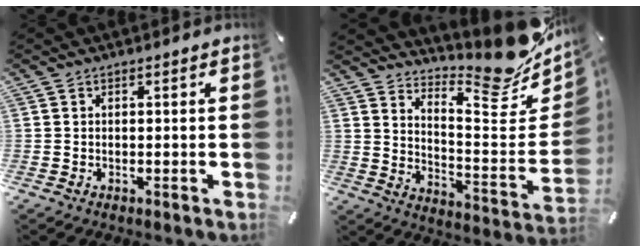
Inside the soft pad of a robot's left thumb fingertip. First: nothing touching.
{"total": 16.9, "force": [14.4, 4.7, 7.5], "torque": [-0.067, -0.156, 0.235]}